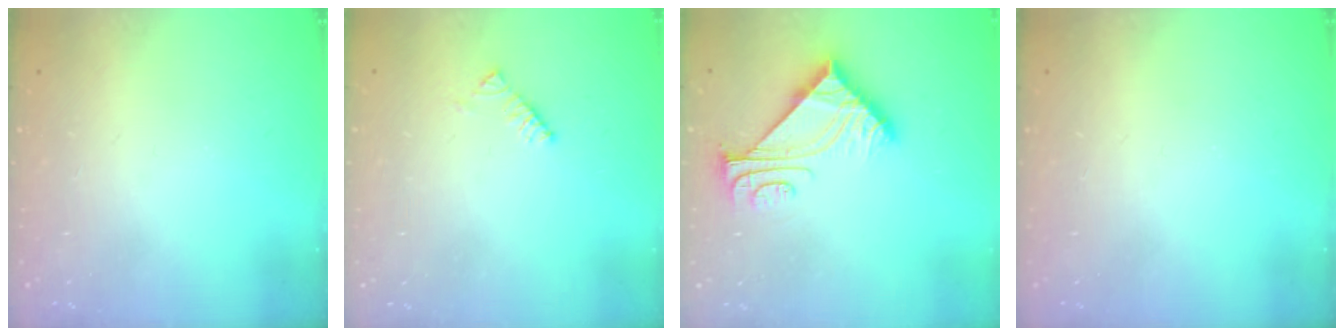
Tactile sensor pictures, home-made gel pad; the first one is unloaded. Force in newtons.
{"total": 2.9, "press": 2.9, "slide": 0.5}
{"total": 7.7, "press": 7.6, "slide": 1.0}
{"total": 0.0}